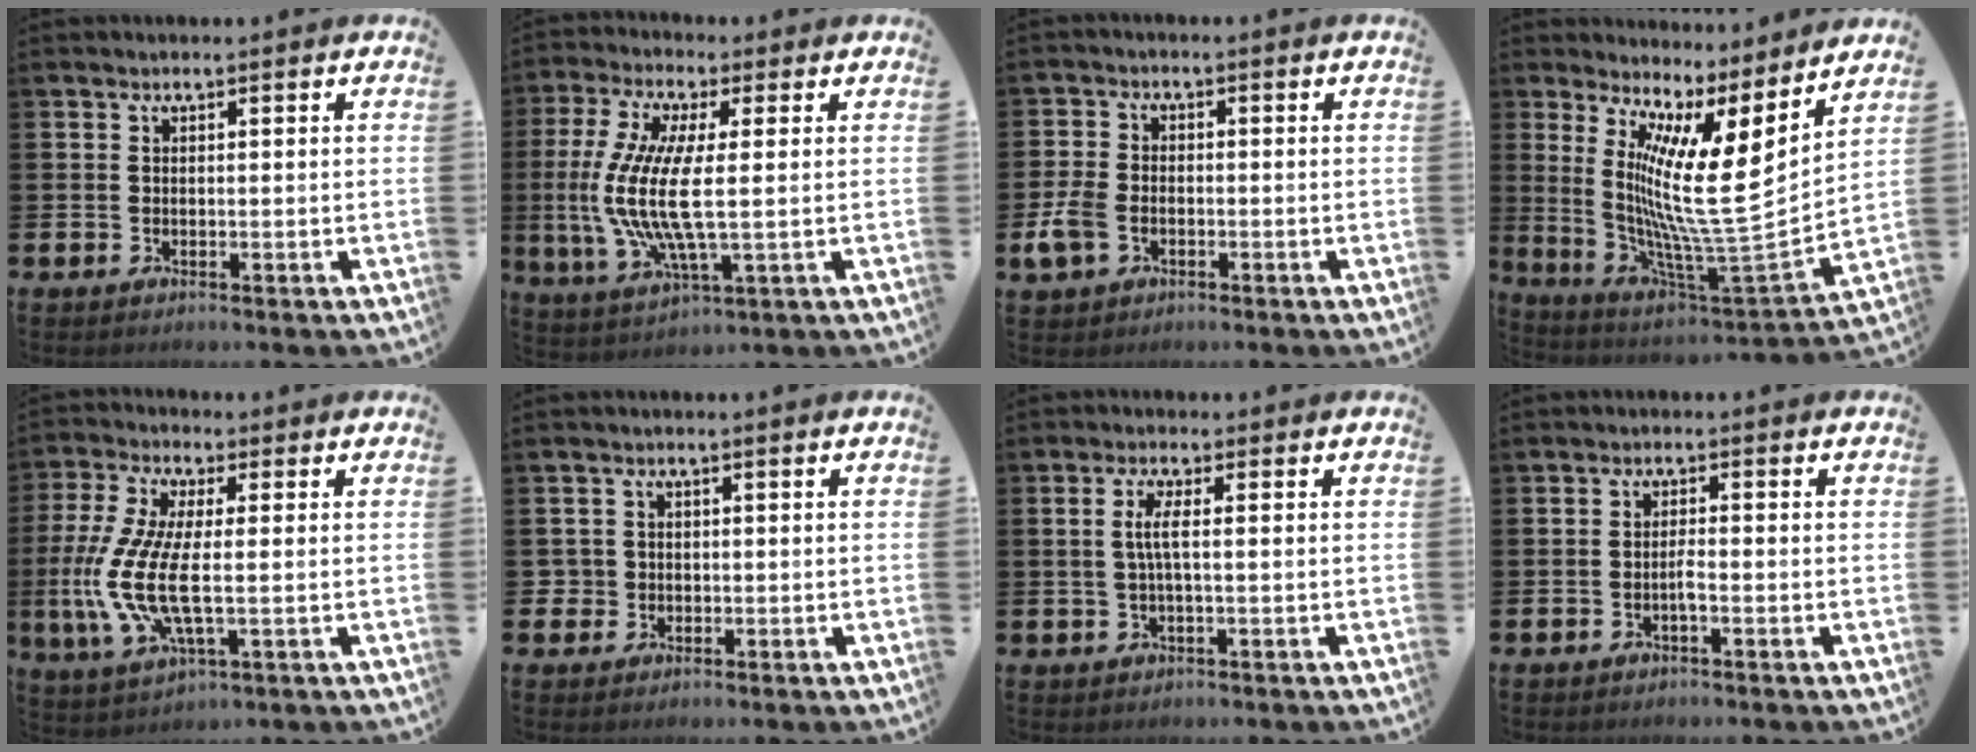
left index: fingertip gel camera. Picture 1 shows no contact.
{"total": 10.3, "force": [0.3, 3.3, 9.8], "torque": [-0.210, -0.014, 0.004]}
{"total": 4.3, "force": [-1.3, 2.9, 2.8], "torque": [-0.046, 0.006, -0.026]}
{"total": 12.0, "force": [3.5, 0.5, 11.5], "torque": [-0.201, -0.076, 0.044]}
{"total": 10.2, "force": [-0.7, 3.8, 9.4], "torque": [-0.211, -0.019, -0.012]}
{"total": 2.0, "force": [-0.1, 1.9, 0.4], "torque": [0.001, 0.000, -0.010]}
{"total": 2.7, "force": [0.2, 0.3, 2.7], "torque": [-0.052, 0.001, 0.002]}
{"total": 1.3, "force": [-0.5, 0.0, 1.1], "torque": [-0.023, -0.002, -0.010]}